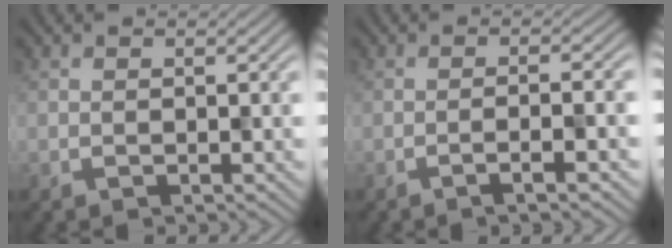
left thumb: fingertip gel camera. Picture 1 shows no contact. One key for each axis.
{"total": 3.6, "fx": -2.0, "fy": 0.4, "fz": 3.0, "tx": -0.037, "ty": 0.015, "tz": -0.038}